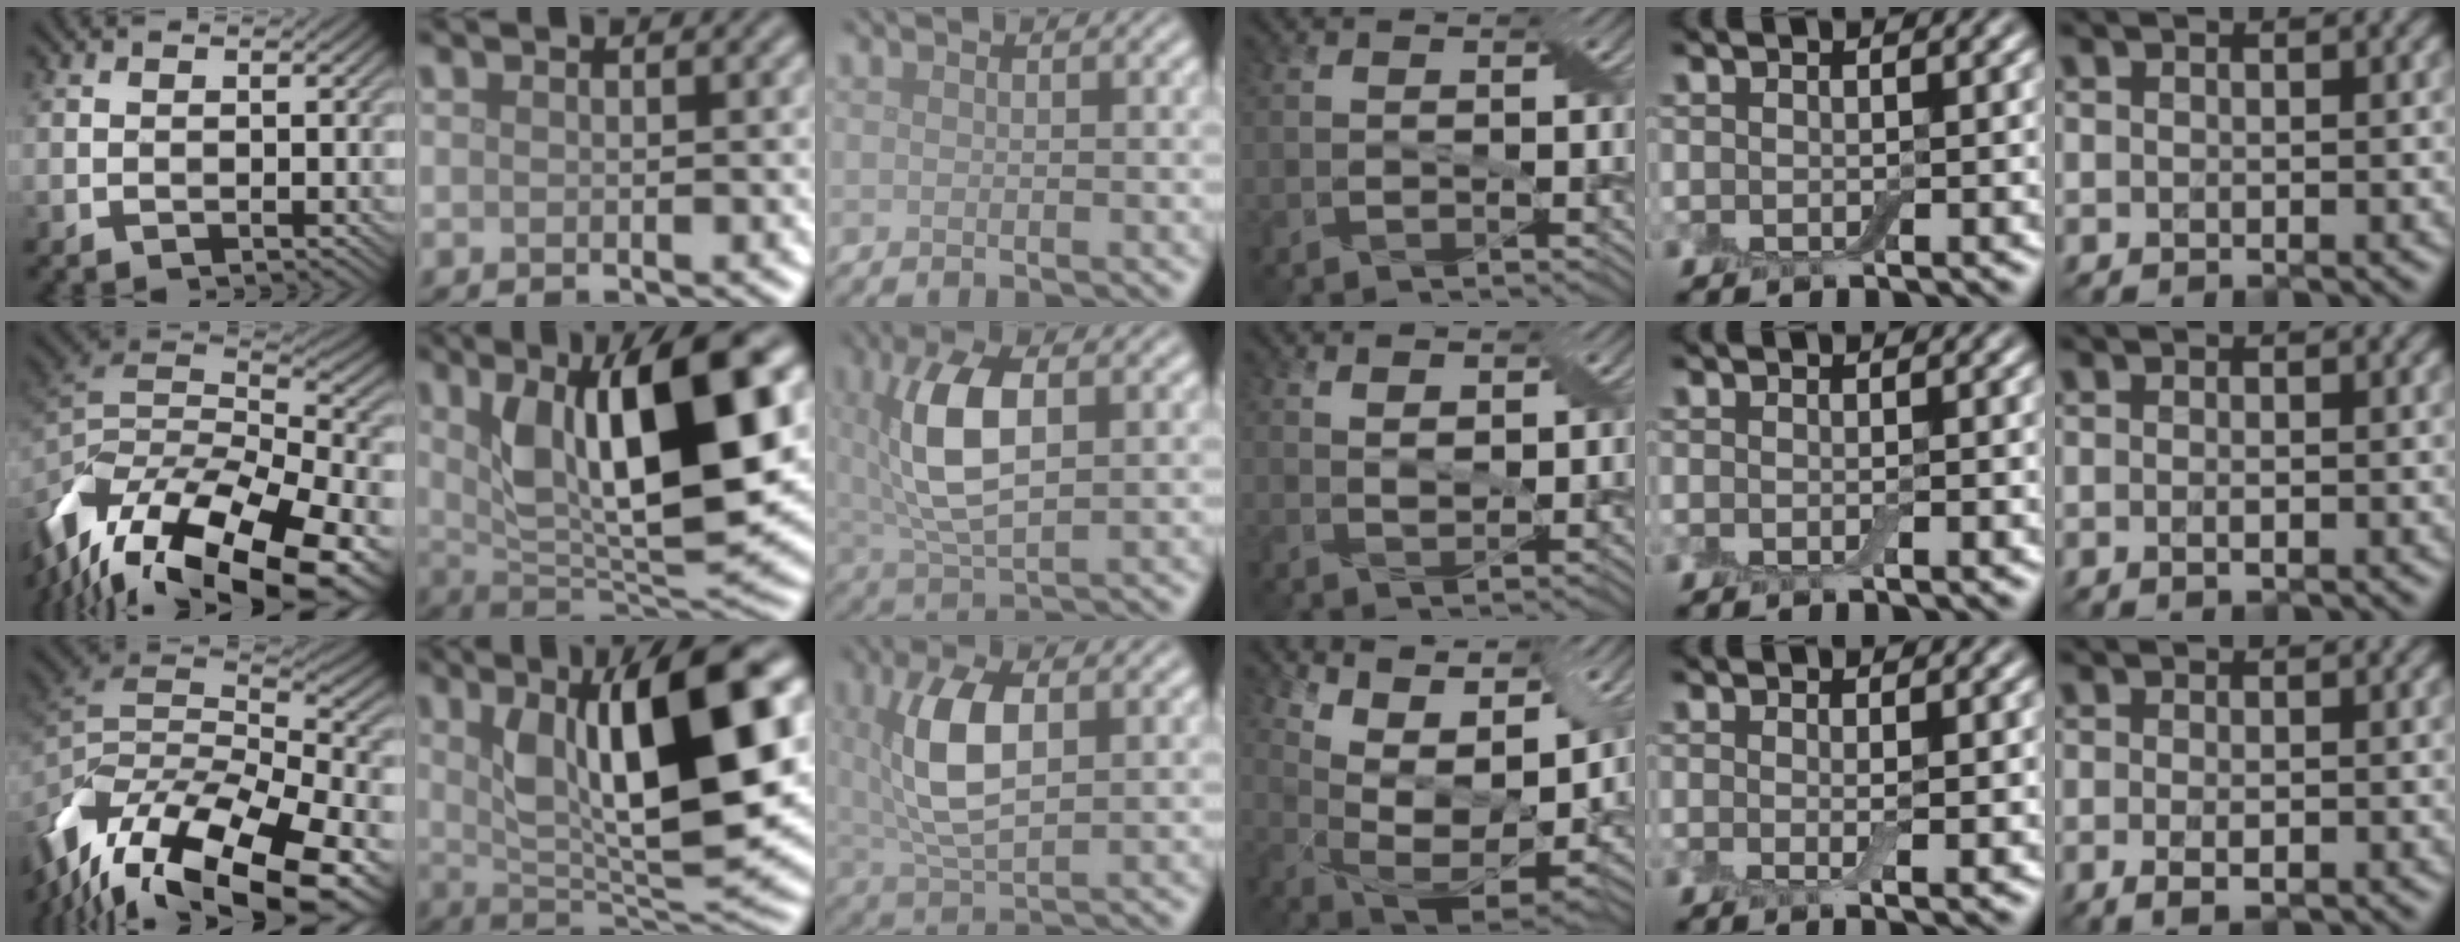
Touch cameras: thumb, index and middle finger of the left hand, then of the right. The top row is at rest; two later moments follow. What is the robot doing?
{"motion": "wrap", "object": "bandage"}